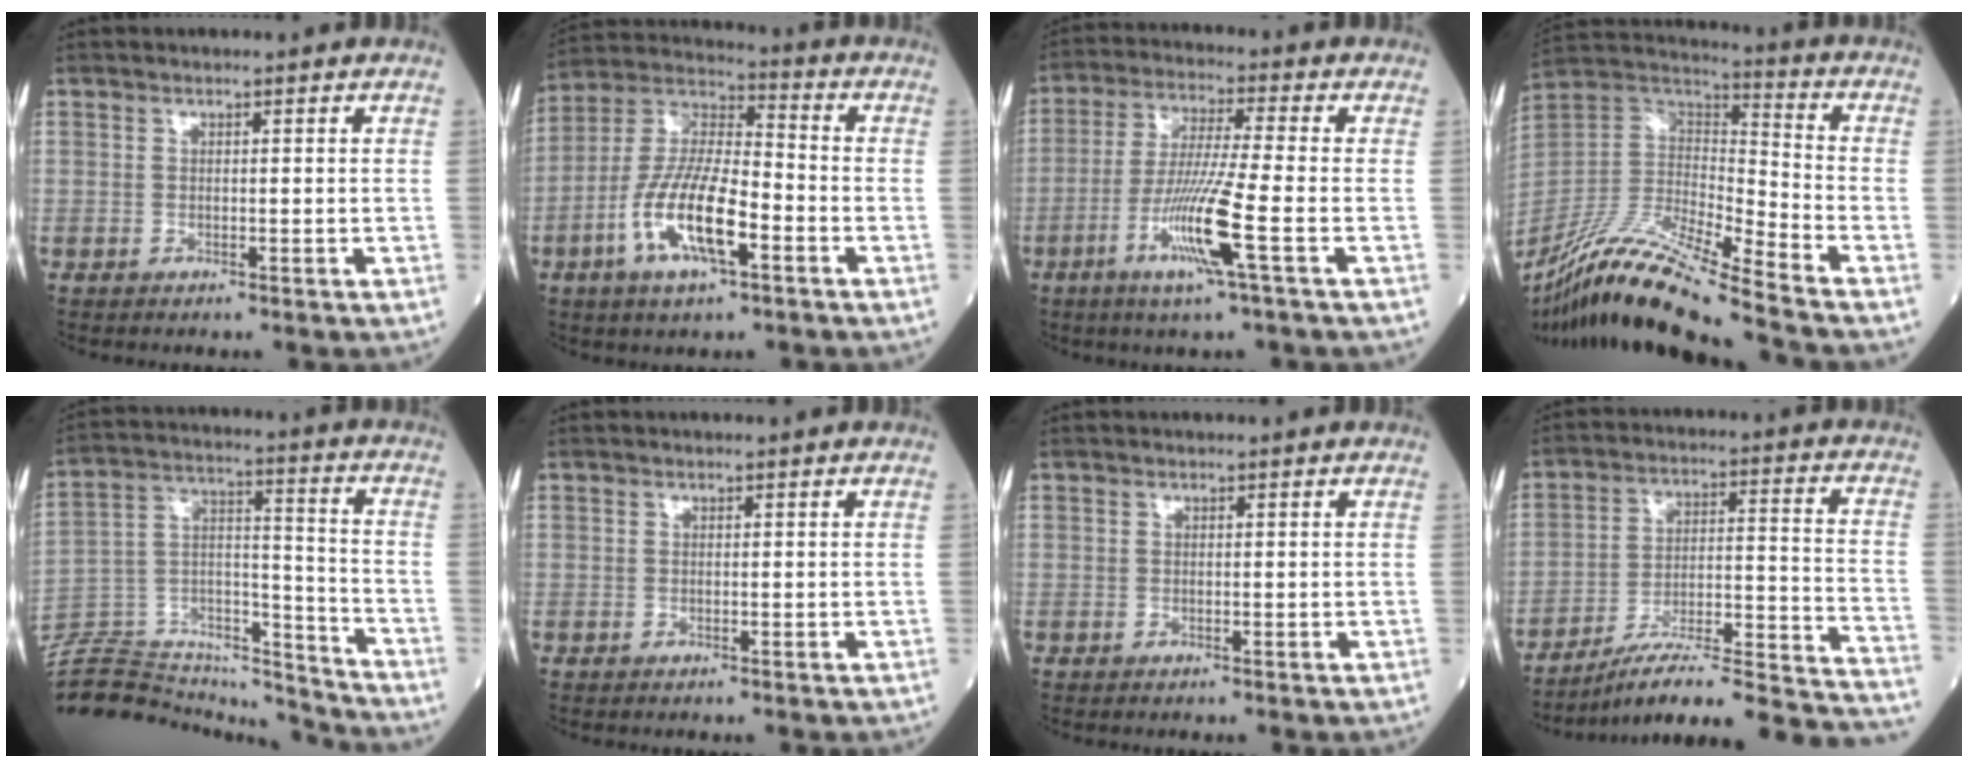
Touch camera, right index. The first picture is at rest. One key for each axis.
{"total": 13.7, "fx": -5.0, "fy": 3.6, "fz": 12.2, "tx": -0.250, "ty": 0.001, "tz": -0.096}
{"total": 10.5, "fx": -4.0, "fy": -1.1, "fz": 9.7, "tx": -0.192, "ty": -0.019, "tz": -0.081}
{"total": 20.7, "fx": -16.8, "fy": -0.2, "fz": 12.0, "tx": -0.261, "ty": -0.028, "tz": -0.321}
{"total": 22.4, "fx": -21.6, "fy": 3.8, "fz": 4.7, "tx": -0.117, "ty": 0.044, "tz": -0.344}
{"total": 0.0}
{"total": 0.0}
{"total": 23.0, "fx": -20.7, "fy": 0.4, "fz": 10.0, "tx": -0.085, "ty": 0.016, "tz": -0.300}